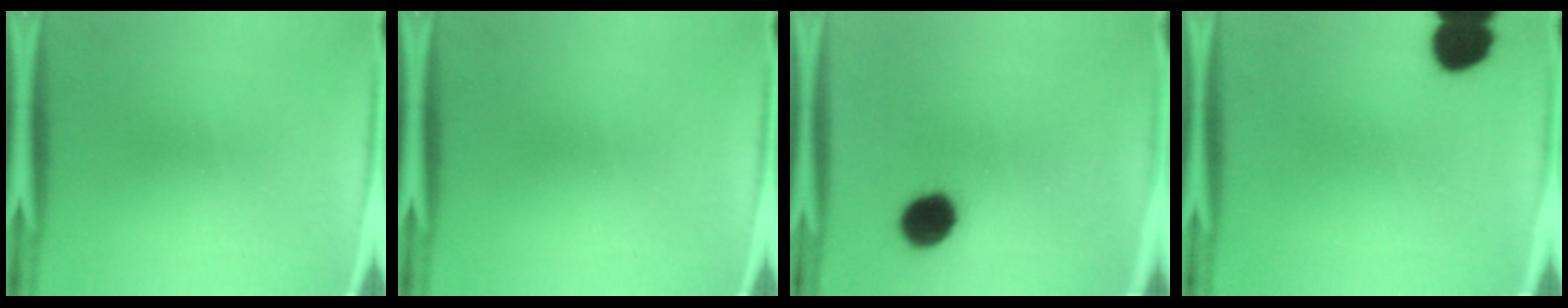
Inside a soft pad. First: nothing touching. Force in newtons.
{"total": 0.0}
{"total": 10.7}
{"total": 9.8}